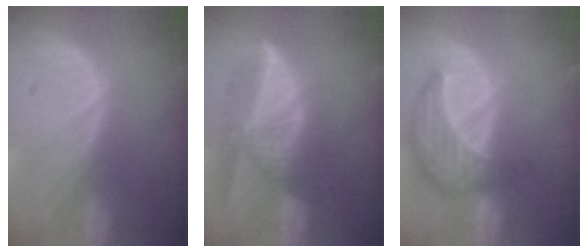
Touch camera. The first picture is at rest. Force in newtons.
{"total": 7.7, "press": 7.4, "slide": 2.0}
{"total": 8.6, "press": 7.8, "slide": 3.8}